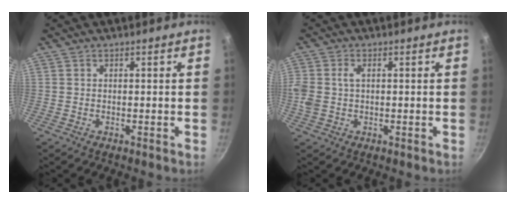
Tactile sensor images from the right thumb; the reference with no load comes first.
{"total": 4.6, "force": [0.5, 3.0, 3.5], "torque": [-0.072, 0.006, 0.007]}